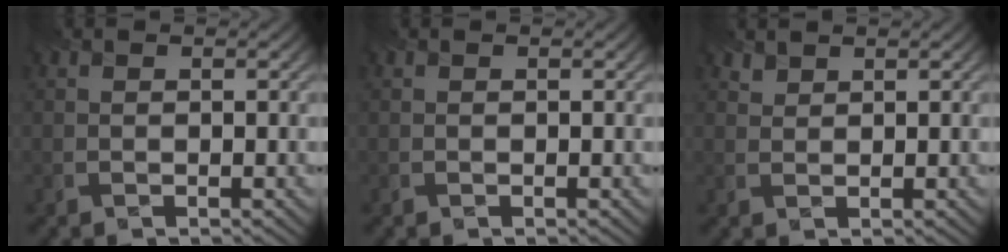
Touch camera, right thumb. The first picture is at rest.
{"total": 0.0}
{"total": 1.3, "force": [1.2, 0.3, -0.1], "torque": [-0.006, -0.001, 0.031]}